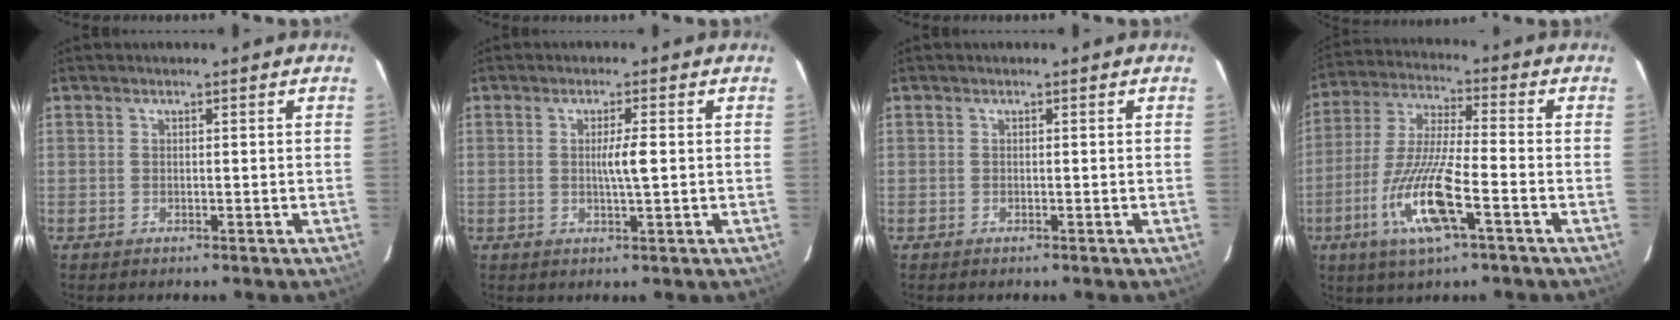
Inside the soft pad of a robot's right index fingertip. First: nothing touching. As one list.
[{"total": 3.0, "force": [0.1, -0.1, 3.0], "torque": [-0.055, -0.003, 0.001]}, {"total": 0.0}, {"total": 13.5, "force": [-5.3, 1.5, 12.3], "torque": [-0.253, -0.015, -0.100]}]